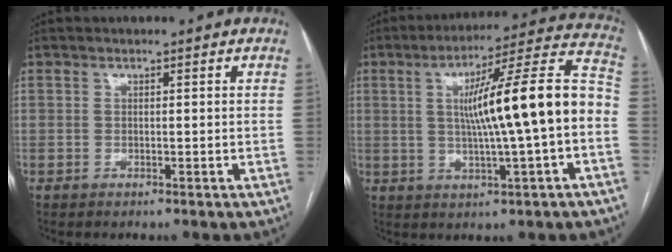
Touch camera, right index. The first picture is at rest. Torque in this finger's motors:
{"motor_torque": [0.84, -0.15, 0.49, 0.21]}